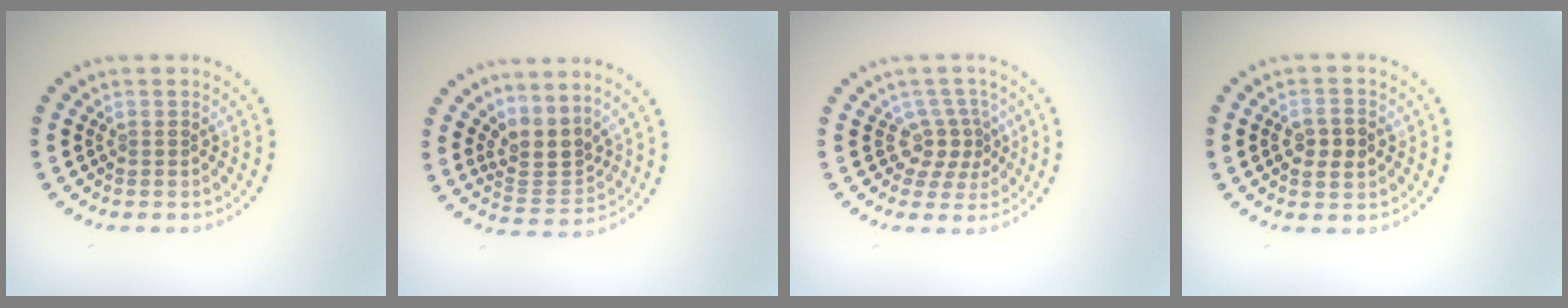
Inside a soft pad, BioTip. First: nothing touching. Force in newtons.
{"total": 3.1, "press": 2.2, "slide": 2.2}
{"total": 2.5, "press": 1.8, "slide": 1.8}
{"total": 2.6, "press": 2.6, "slide": 0.2}